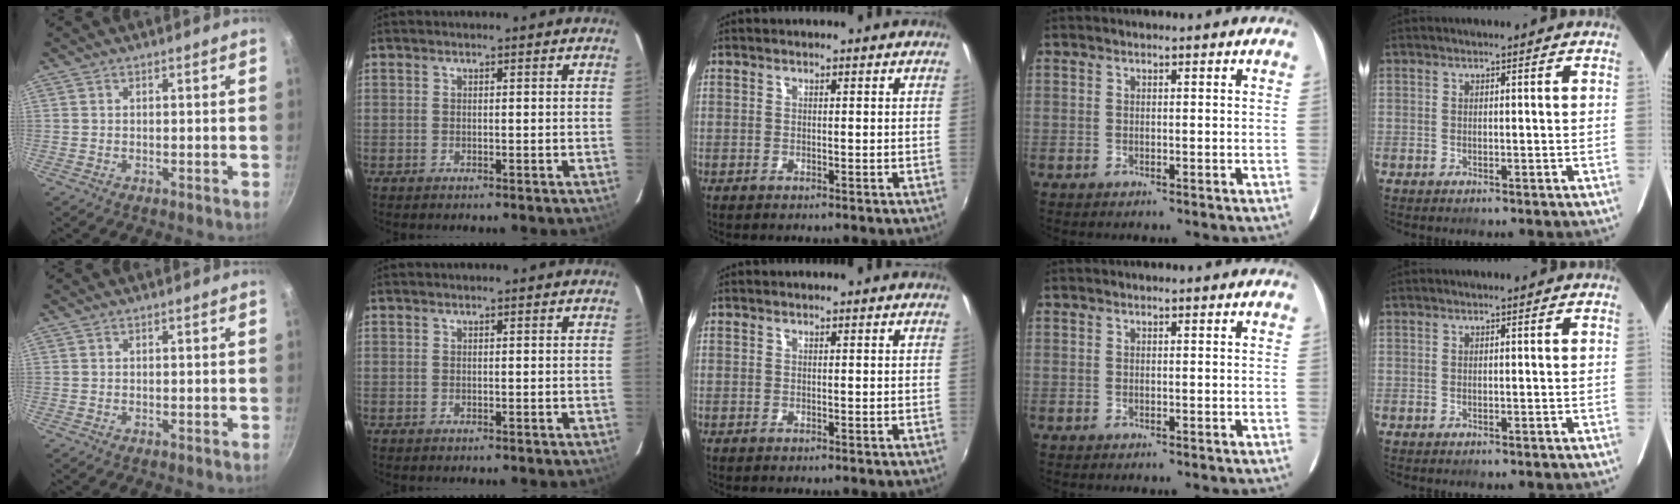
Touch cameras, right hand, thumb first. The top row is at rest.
{}